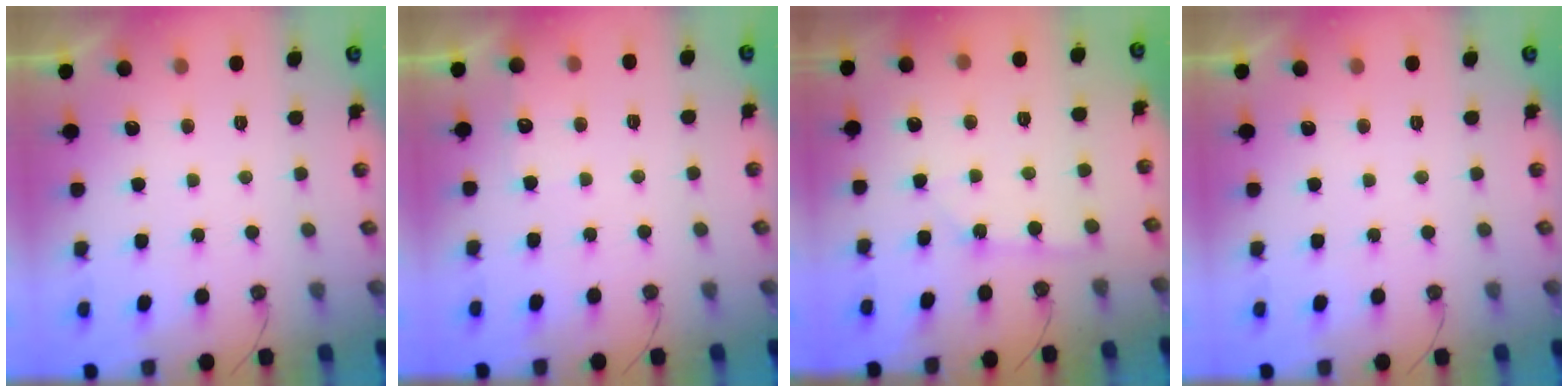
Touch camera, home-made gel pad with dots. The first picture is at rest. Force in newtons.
{"total": 4.2, "press": 4.2, "slide": 0.6}
{"total": 2.3, "press": 2.3, "slide": 0.2}
{"total": 0.0}